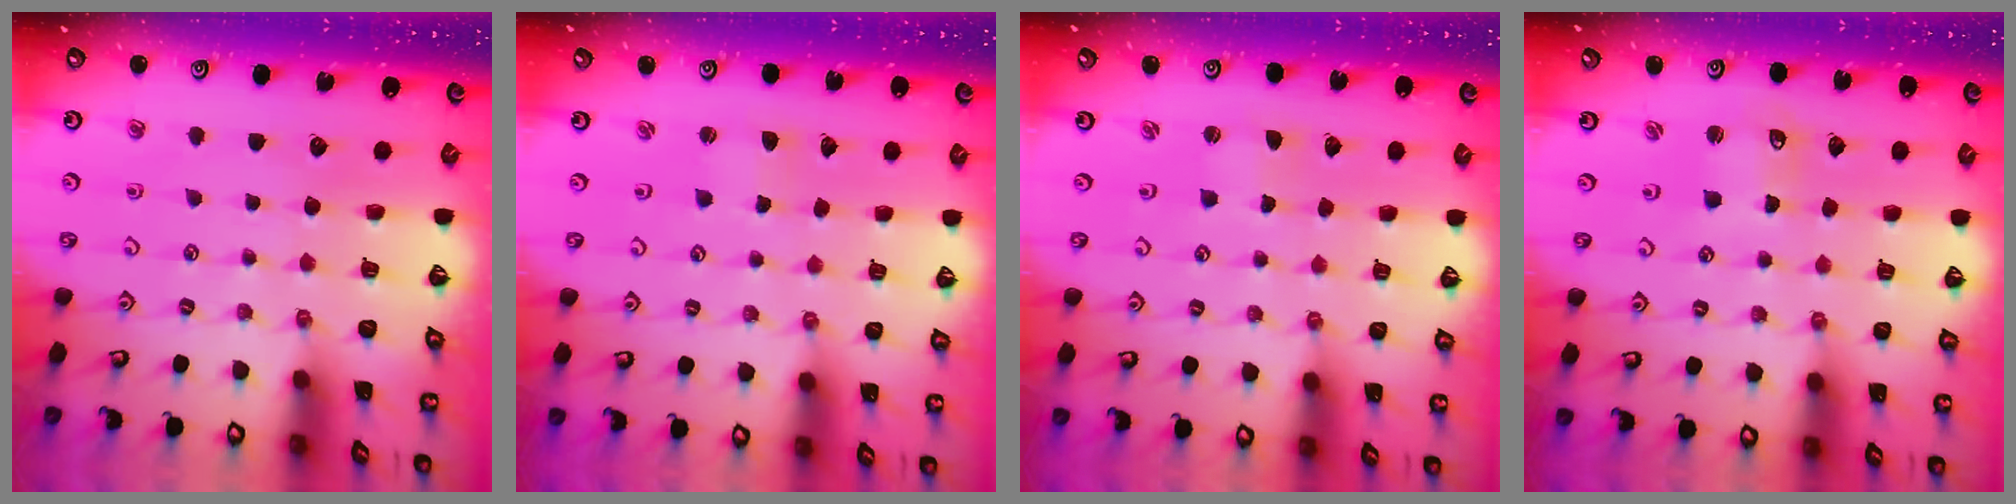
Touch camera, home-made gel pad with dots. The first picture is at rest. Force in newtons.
{"total": 2.1, "press": 2.1, "slide": 0.3}
{"total": 1.4, "press": 1.4, "slide": 0.4}
{"total": 3.2, "press": 3.2, "slide": 0.4}